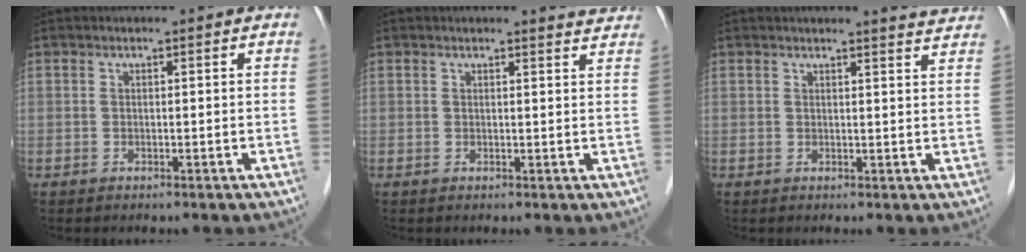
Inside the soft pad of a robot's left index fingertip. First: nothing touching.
{"total": 3.4, "force": [3.4, 0.1, 0.3], "torque": [-0.007, -0.013, 0.020]}
{"total": 4.5, "force": [4.4, -0.3, 0.8], "torque": [-0.015, -0.012, 0.035]}